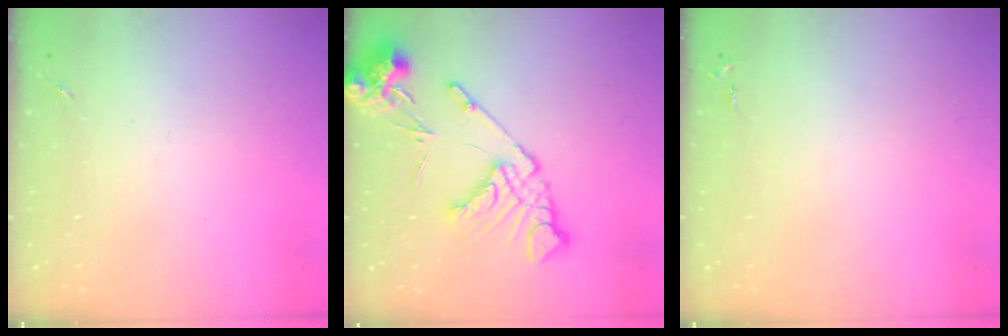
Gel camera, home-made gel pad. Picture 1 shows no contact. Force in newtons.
{"total": 15.5, "press": 15.4, "slide": 2.0}
{"total": 2.6, "press": 2.6, "slide": 0.3}